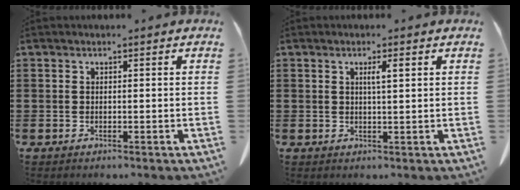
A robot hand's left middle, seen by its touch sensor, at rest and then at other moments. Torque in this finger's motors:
{"motor_torque": [1.07, 0.95, 0.09, 0.12]}